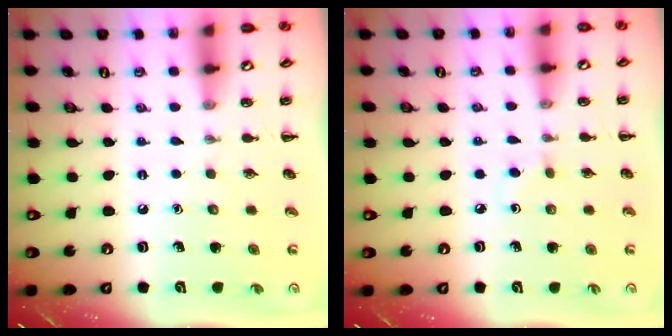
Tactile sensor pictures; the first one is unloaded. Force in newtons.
{"total": 2.0, "press": 1.8, "slide": 0.9}